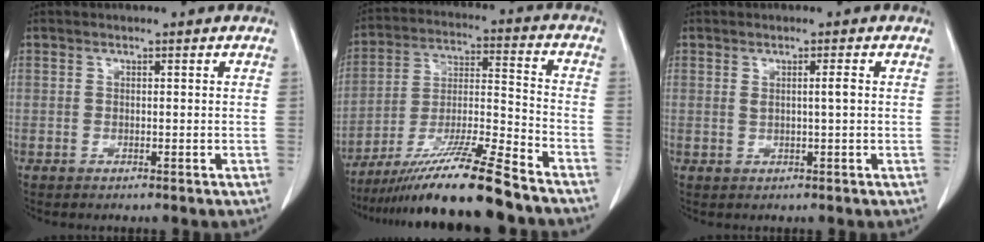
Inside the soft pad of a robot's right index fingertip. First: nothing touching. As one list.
[{"total": 17.0, "force": [-13.4, -0.6, 10.4], "torque": [-0.208, -0.025, -0.242]}, {"total": 1.7, "force": [0.4, -0.1, 1.6], "torque": [-0.028, 0.002, 0.010]}]